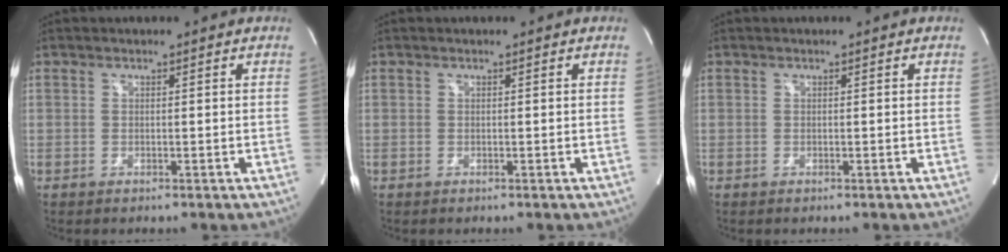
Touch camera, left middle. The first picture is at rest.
{"total": 0.0}
{"total": 0.0}